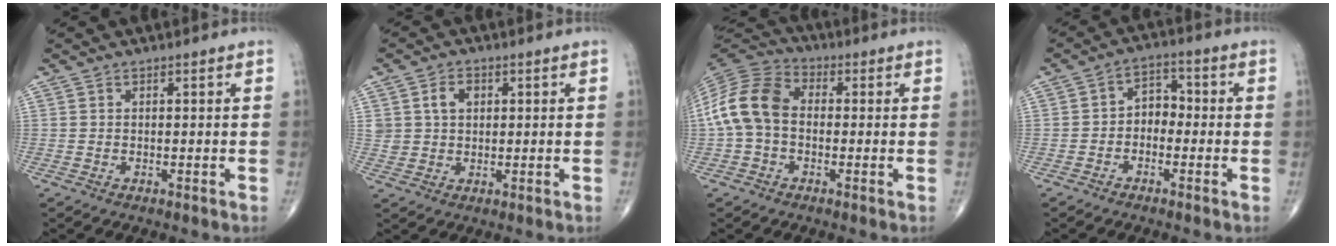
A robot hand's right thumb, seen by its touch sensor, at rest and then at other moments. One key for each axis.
{"total": 4.8, "fx": 1.4, "fy": 3.7, "fz": 2.7, "tx": -0.034, "ty": 0.000, "tz": 0.027}
{"total": 11.7, "fx": -0.6, "fy": 8.3, "fz": 8.2, "tx": -0.162, "ty": 0.032, "tz": -0.026}
{"total": 4.8, "fx": -1.3, "fy": 3.6, "fz": 2.9, "tx": -0.024, "ty": 0.028, "tz": -0.037}